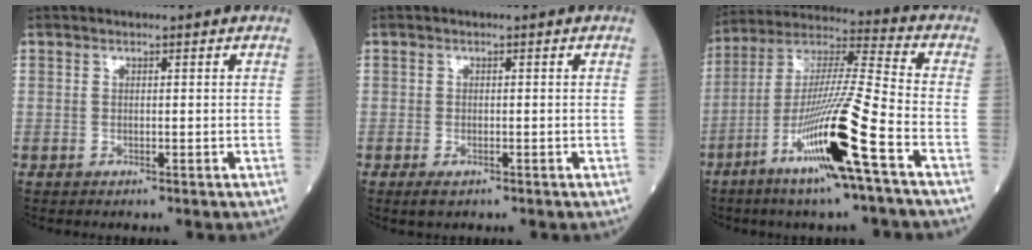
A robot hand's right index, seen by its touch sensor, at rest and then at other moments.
{"total": 1.6, "force": [-0.9, 0.7, 1.1], "torque": [-0.025, -0.003, -0.010]}
{"total": 17.1, "force": [-7.5, -0.7, 15.3], "torque": [-0.306, -0.019, -0.141]}